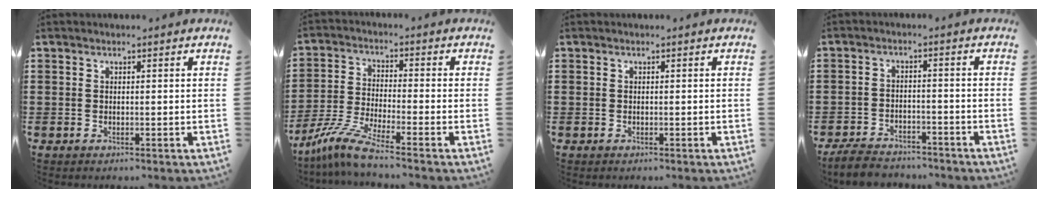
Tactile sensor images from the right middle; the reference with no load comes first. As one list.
[{"total": 7.1, "force": [-5.8, 0.4, 4.1], "torque": [-0.097, -0.014, -0.115]}, {"total": 0.0}, {"total": 4.4, "force": [-4.3, 0.8, 0.7], "torque": [-0.028, 0.001, -0.090]}]